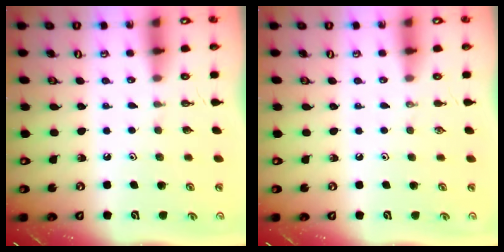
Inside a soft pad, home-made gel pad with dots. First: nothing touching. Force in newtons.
{"total": 0.0}